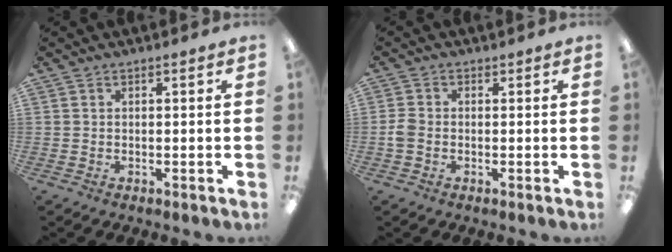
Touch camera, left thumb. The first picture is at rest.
{"total": 3.0, "force": [-0.6, 2.2, 1.9], "torque": [-0.039, 0.004, -0.011]}